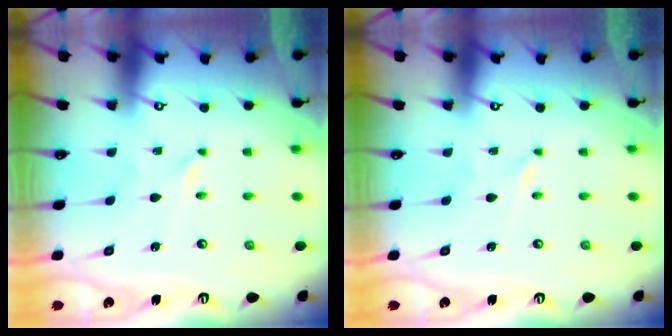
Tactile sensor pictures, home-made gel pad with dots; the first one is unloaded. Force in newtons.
{"total": 0.0}